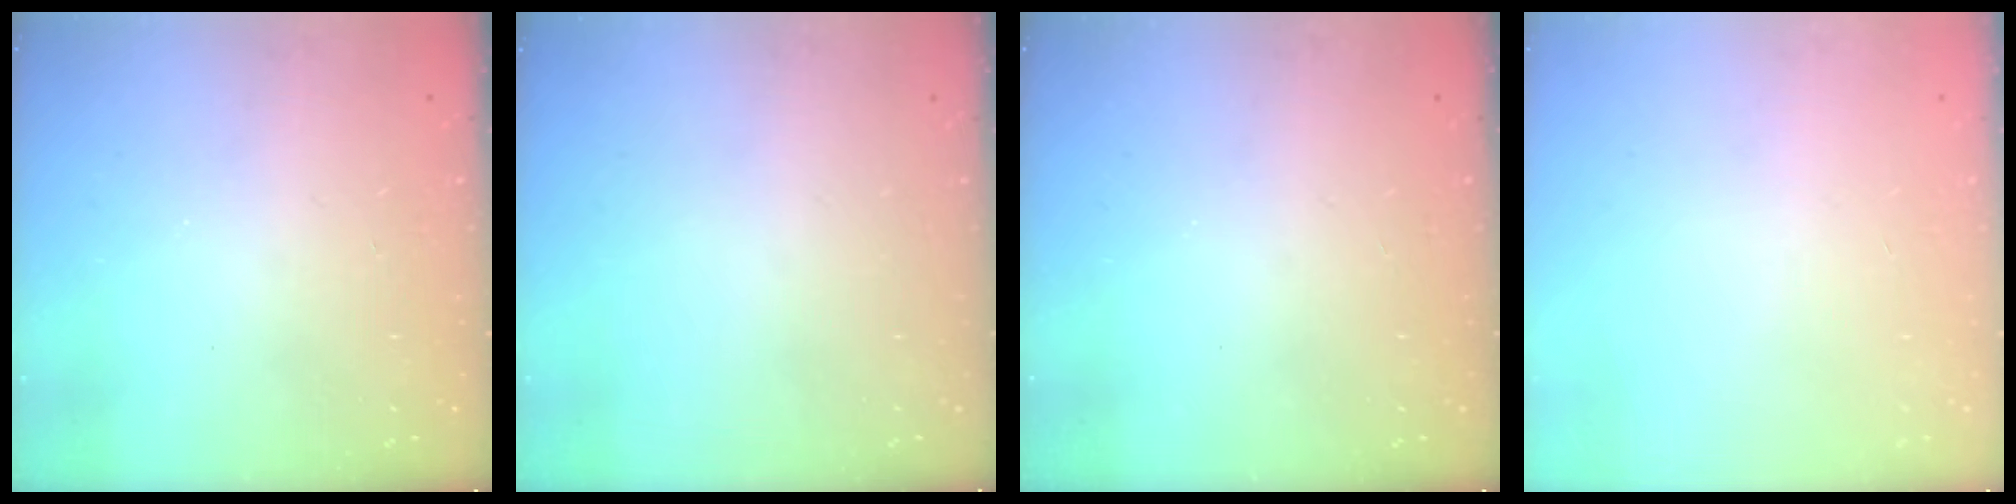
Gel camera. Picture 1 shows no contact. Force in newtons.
{"total": 0.0}
{"total": 0.0}
{"total": 0.0}